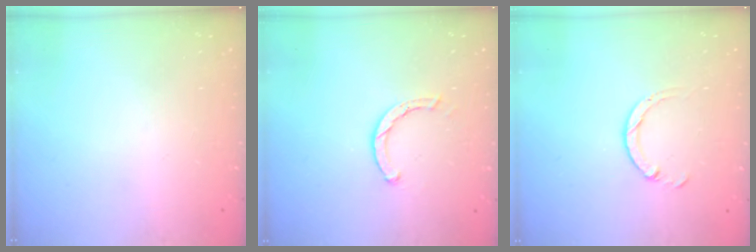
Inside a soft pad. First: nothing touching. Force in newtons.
{"total": 1.6, "press": 1.6, "slide": 0.2}
{"total": 4.6, "press": 4.6, "slide": 0.3}